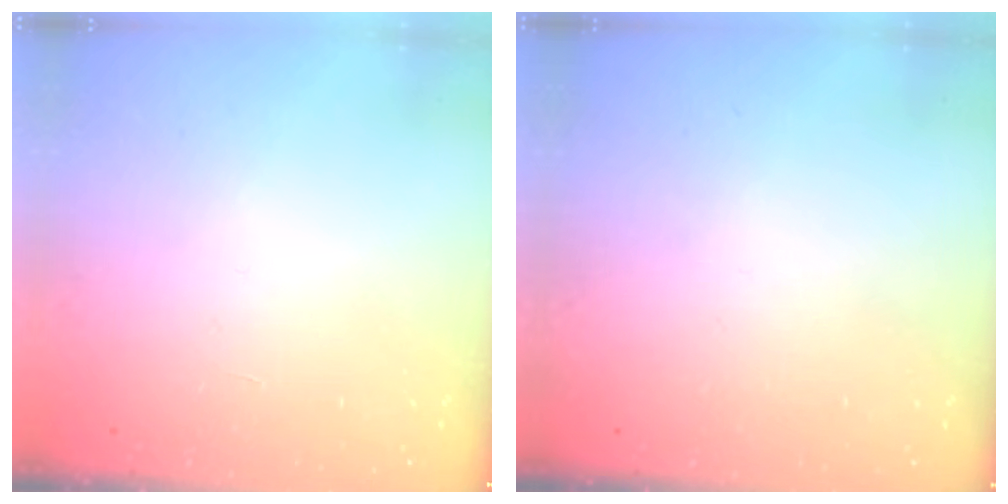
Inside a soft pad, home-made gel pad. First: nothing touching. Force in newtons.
{"total": 0.0}